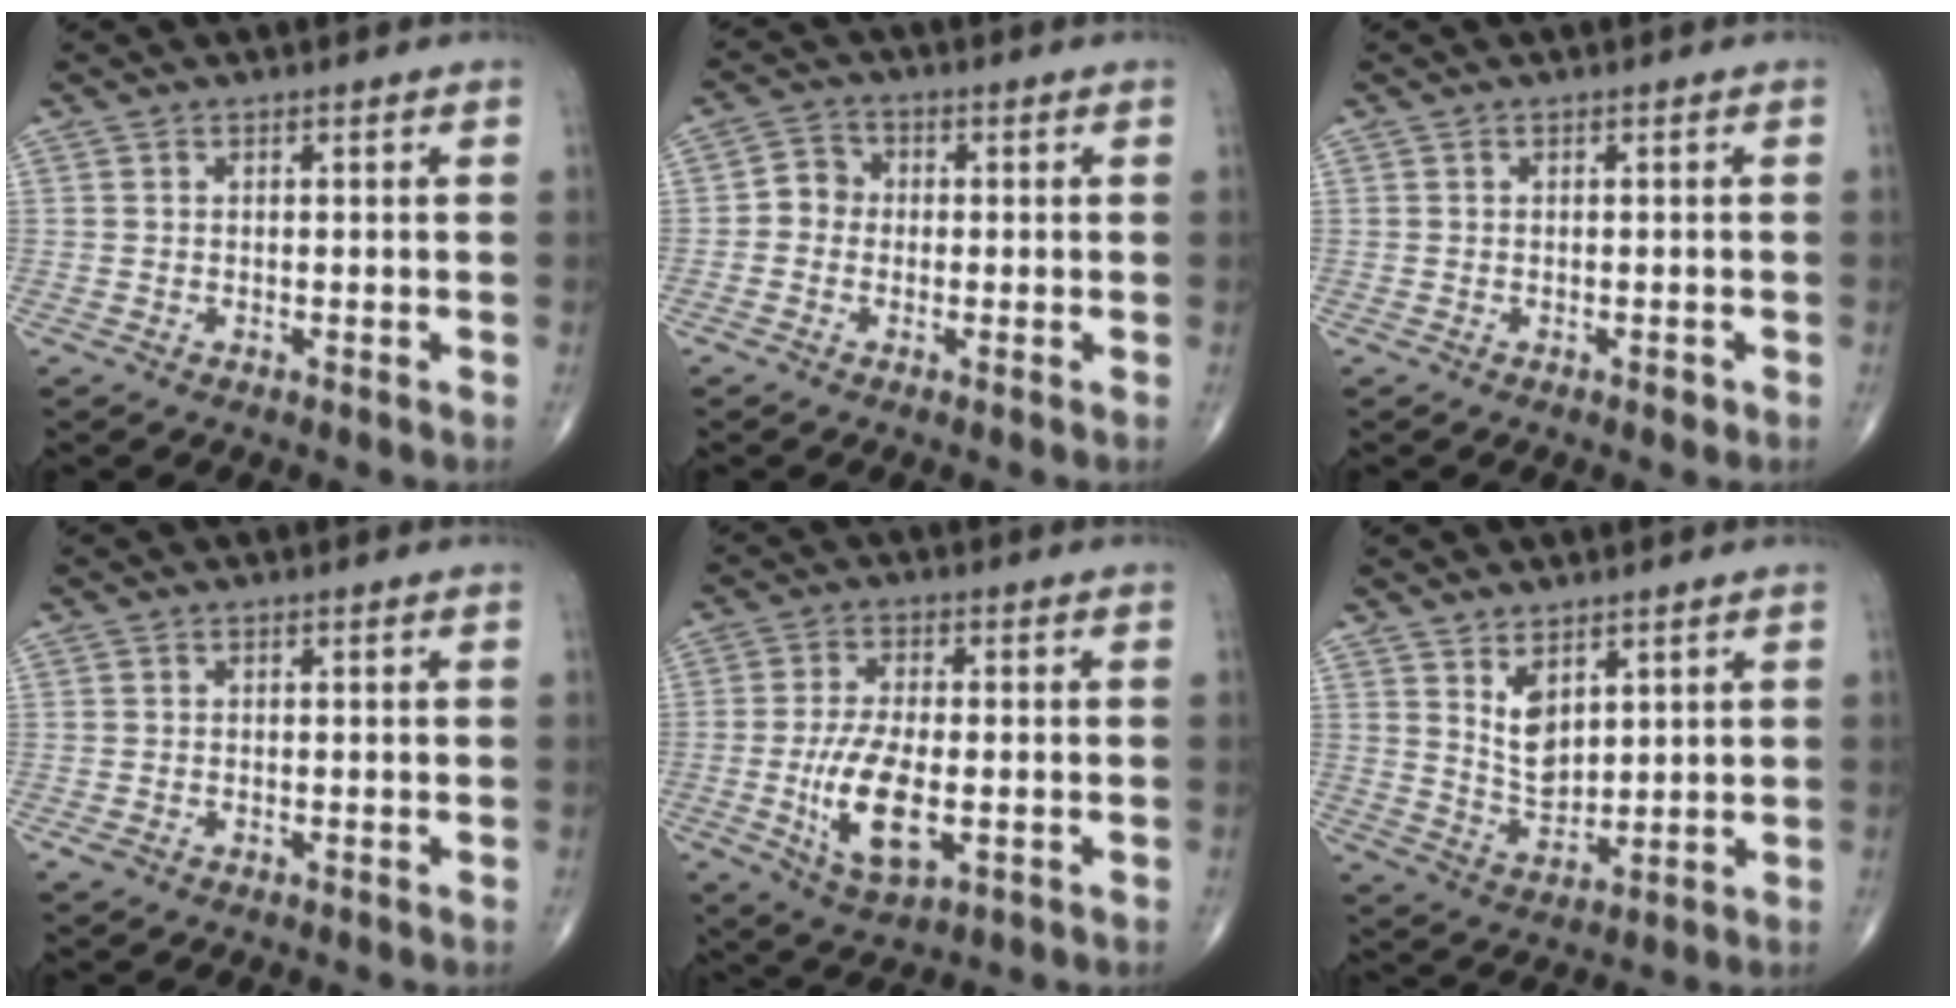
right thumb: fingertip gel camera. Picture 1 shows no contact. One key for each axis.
{"total": 3.9, "fx": -0.6, "fy": 3.5, "fz": 1.6, "tx": -0.008, "ty": 0.013, "tz": -0.022}
{"total": 0.8, "fx": -0.4, "fy": 0.4, "fz": 0.6, "tx": -0.006, "ty": 0.000, "tz": -0.005}
{"total": 1.3, "fx": -0.5, "fy": 0.9, "fz": 0.8, "tx": -0.019, "ty": 0.001, "tz": -0.008}
{"total": 11.2, "fx": -2.3, "fy": 4.9, "fz": 9.8, "tx": -0.187, "ty": -0.005, "tz": -0.036}
{"total": 6.4, "fx": 3.0, "fy": 3.7, "fz": 4.2, "tx": -0.061, "ty": -0.032, "tz": 0.068}